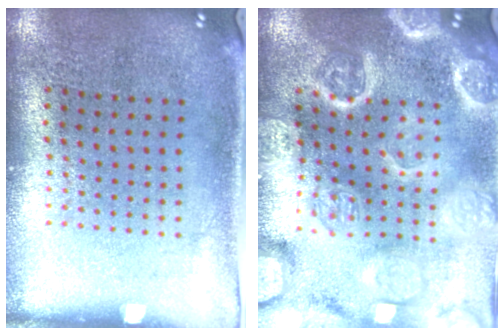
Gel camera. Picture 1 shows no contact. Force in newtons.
{"total": 5.1, "press": 5.1, "slide": 0.7}